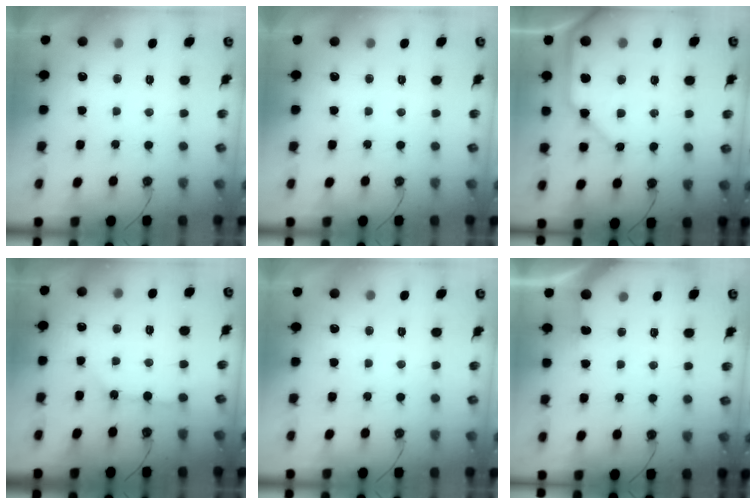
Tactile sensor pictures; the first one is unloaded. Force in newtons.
{"total": 0.0}
{"total": 13.0, "press": 12.9, "slide": 1.4}
{"total": 2.9, "press": 2.8, "slide": 0.4}
{"total": 0.0}
{"total": 4.2, "press": 4.2, "slide": 0.4}